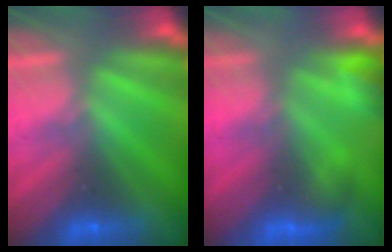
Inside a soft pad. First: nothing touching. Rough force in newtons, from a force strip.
{"total": 4.8}